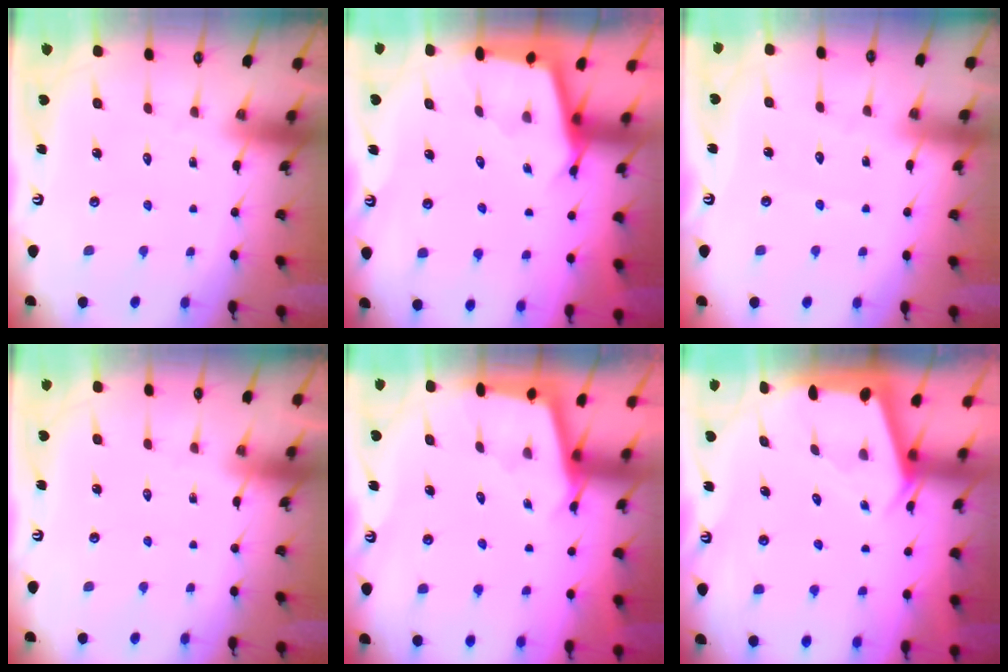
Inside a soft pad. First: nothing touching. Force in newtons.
{"total": 3.1, "press": 3.1, "slide": 0.2}
{"total": 2.9, "press": 2.9, "slide": 0.4}
{"total": 0.0}
{"total": 2.9, "press": 2.9, "slide": 0.3}
{"total": 2.5, "press": 2.5, "slide": 0.3}